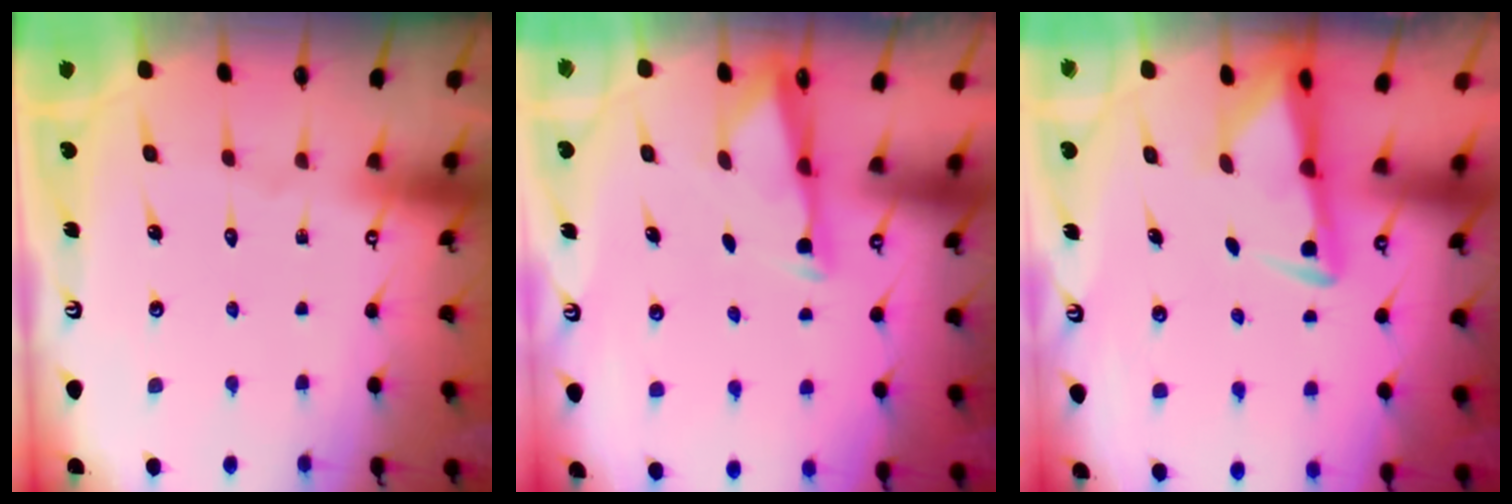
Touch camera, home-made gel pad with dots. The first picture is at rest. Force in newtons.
{"total": 2.9, "press": 2.9, "slide": 0.6}
{"total": 2.9, "press": 2.9, "slide": 0.4}